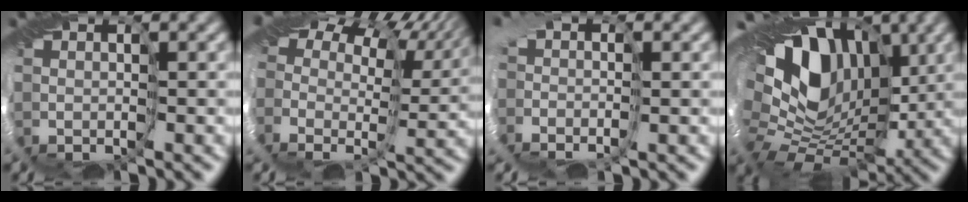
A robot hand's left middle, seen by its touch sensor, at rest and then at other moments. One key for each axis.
{"total": 14.6, "fx": 8.0, "fy": 8.5, "fz": 8.9, "tx": -0.170, "ty": 0.049, "tz": 0.134}
{"total": 2.4, "fx": -0.8, "fy": 1.6, "fz": 1.7, "tx": -0.024, "ty": 0.002, "tz": -0.019}
{"total": 16.1, "fx": 3.5, "fy": 11.4, "fz": 10.8, "tx": -0.184, "ty": 0.034, "tz": 0.063}